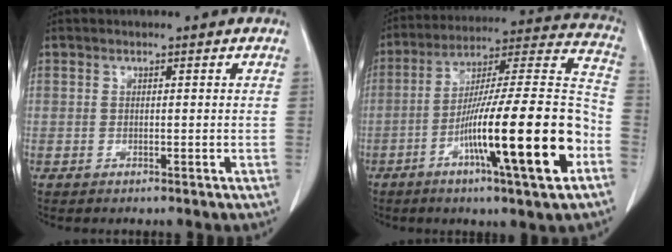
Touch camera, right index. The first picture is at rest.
{"total": 22.5, "force": [-8.4, 0.9, 20.9], "torque": [-0.311, -0.007, -0.138]}